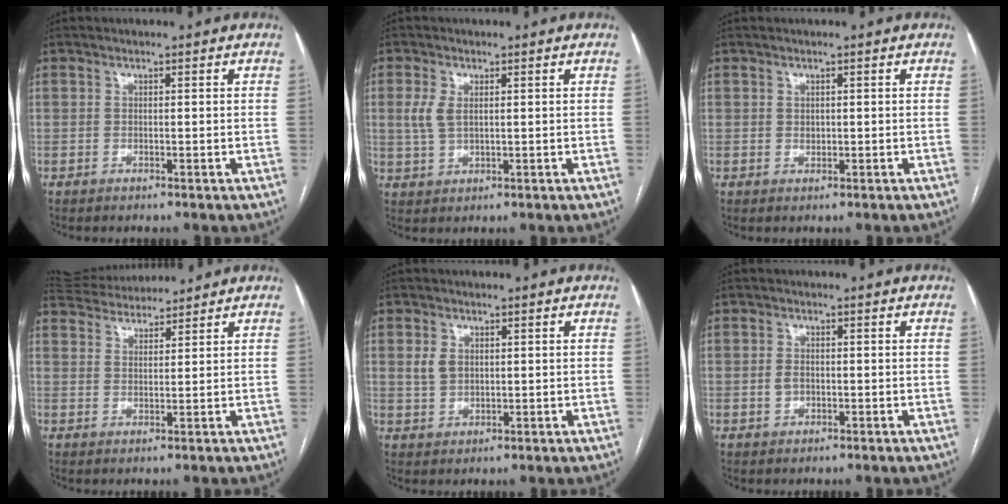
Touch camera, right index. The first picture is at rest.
{"total": 3.5, "force": [0.8, 1.9, 2.9], "torque": [-0.070, 0.005, 0.022]}
{"total": 0.7, "force": [0.1, 0.6, 0.3], "torque": [-0.004, 0.001, 0.001]}
{"total": 6.7, "force": [6.6, 0.7, 1.1], "torque": [-0.028, 0.032, 0.107]}
{"total": 3.2, "force": [0.8, 2.4, 1.9], "torque": [-0.041, 0.008, 0.020]}
{"total": 1.8, "force": [-0.4, 1.3, 1.1], "torque": [-0.021, 0.003, -0.004]}